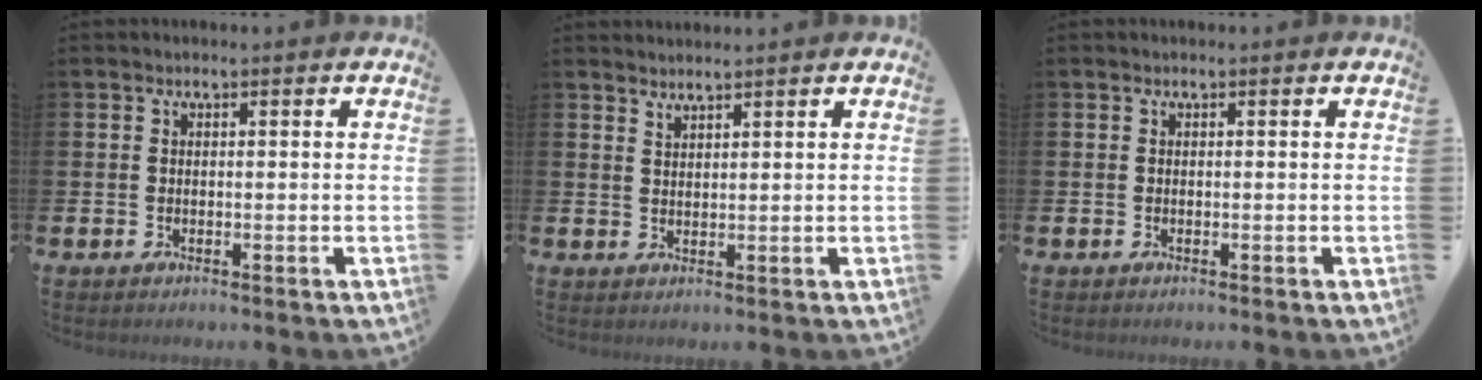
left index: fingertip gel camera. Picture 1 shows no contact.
{"total": 1.8, "force": [1.7, -0.1, -0.1], "torque": [0.008, -0.009, 0.031]}
{"total": 0.0}